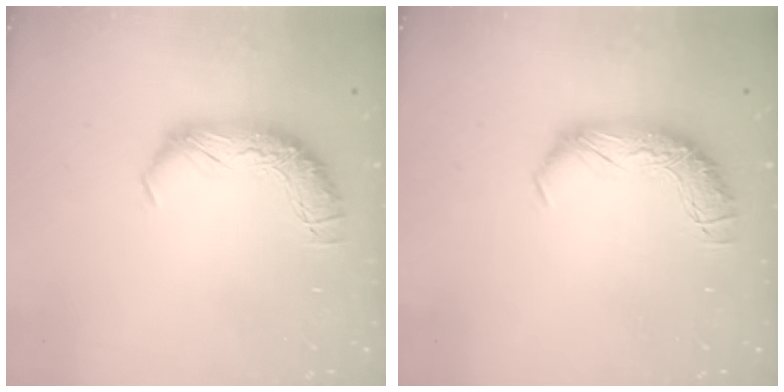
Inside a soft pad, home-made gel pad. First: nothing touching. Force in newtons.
{"total": 0.0}